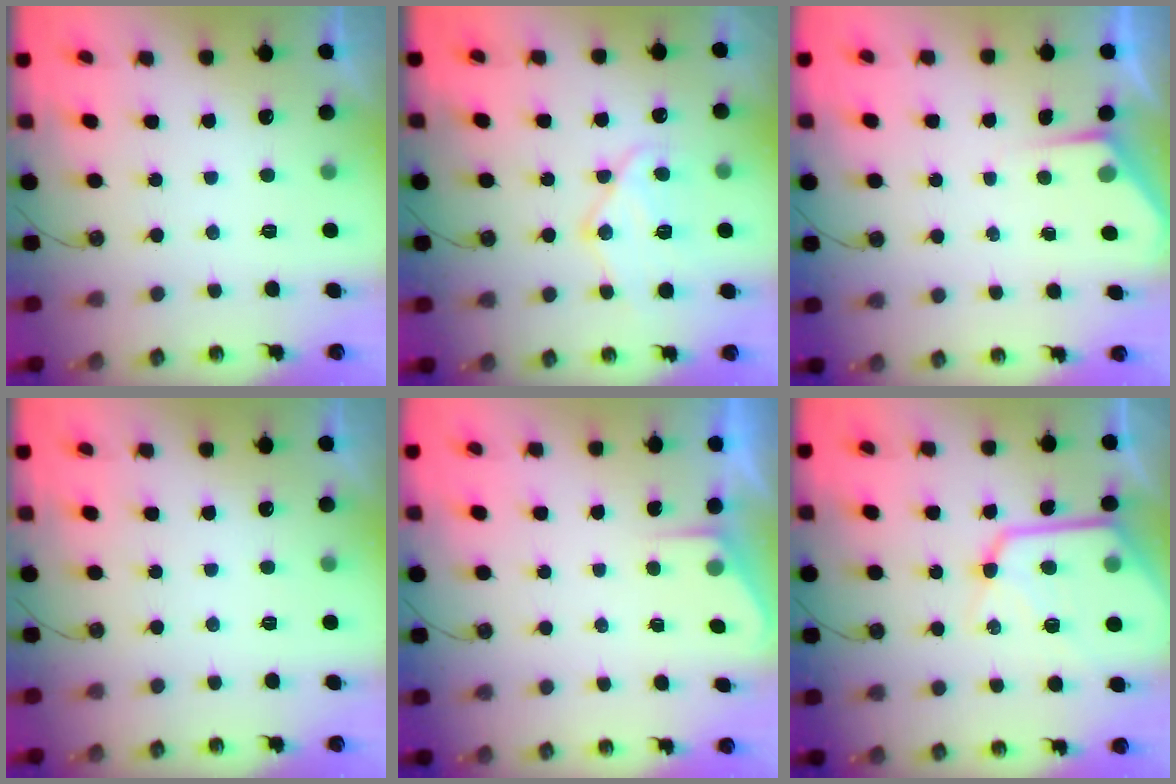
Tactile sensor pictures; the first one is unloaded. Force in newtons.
{"total": 13.3, "press": 13.3, "slide": 1.0}
{"total": 2.9, "press": 2.8, "slide": 0.5}
{"total": 0.0}
{"total": 2.2, "press": 2.2, "slide": 0.4}
{"total": 16.7, "press": 16.6, "slide": 1.5}